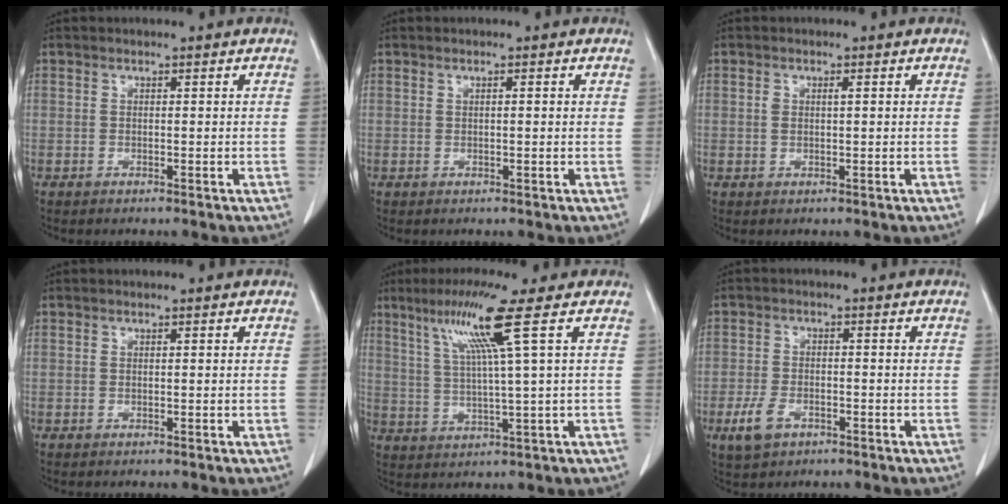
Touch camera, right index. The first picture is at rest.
{"total": 1.2, "force": [0.3, 0.4, 1.1], "torque": [-0.027, 0.005, 0.008]}
{"total": 2.3, "force": [0.4, 1.1, 1.9], "torque": [-0.046, 0.010, 0.009]}
{"total": 0.0}
{"total": 9.7, "force": [4.5, -1.9, 8.4], "torque": [-0.159, 0.010, 0.090]}
{"total": 5.5, "force": [-2.7, 3.2, 3.5], "torque": [-0.081, 0.001, -0.044]}